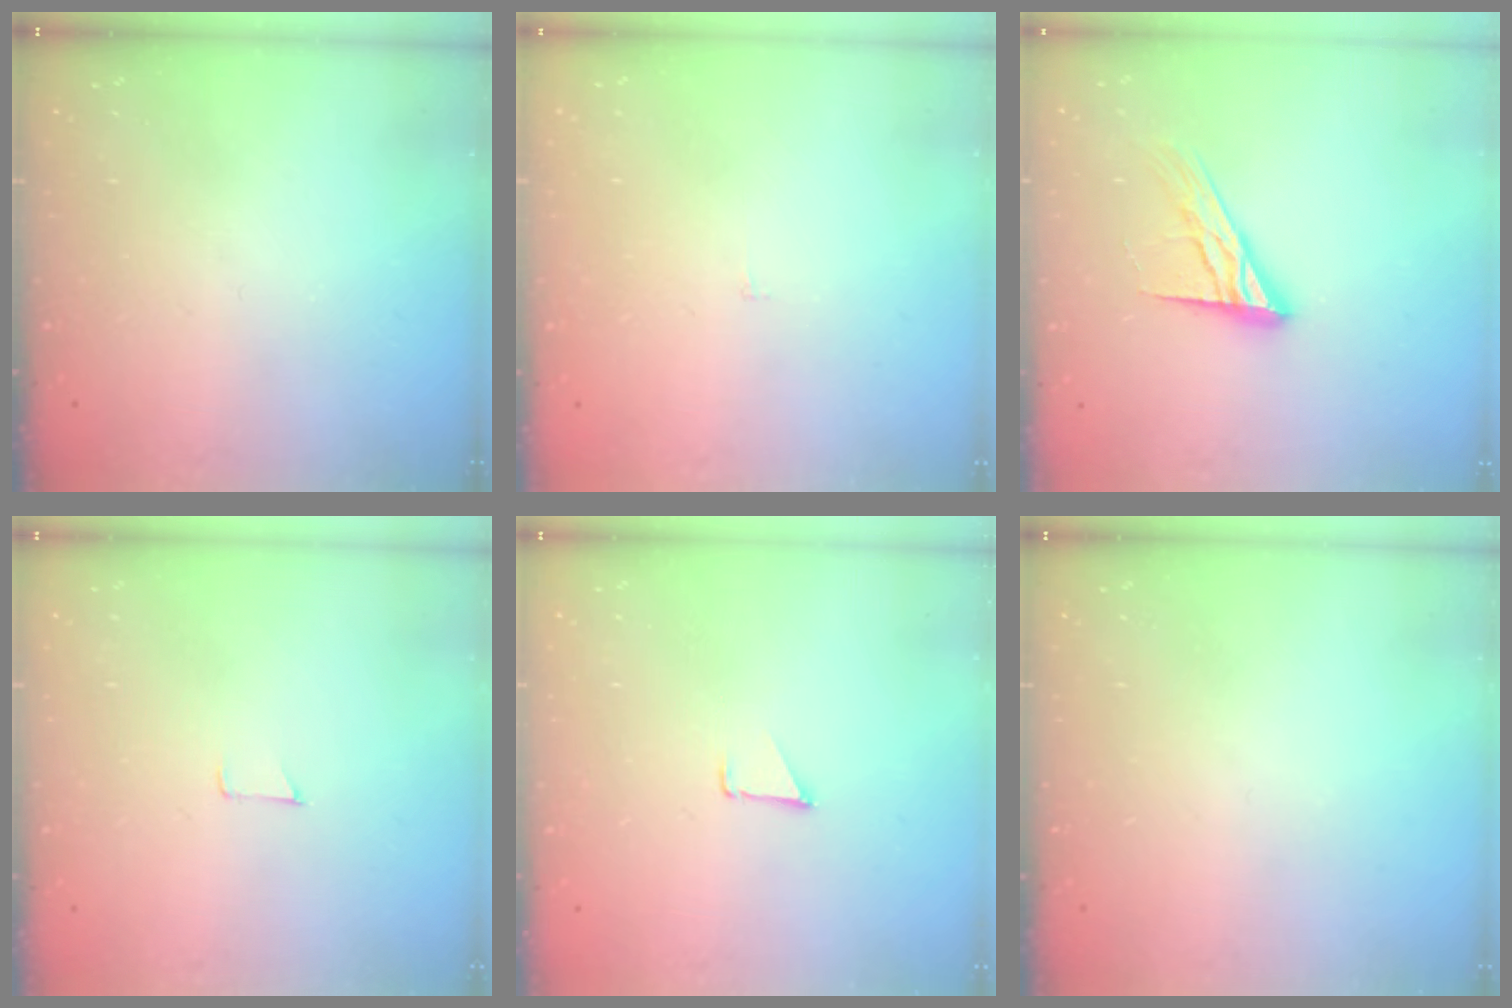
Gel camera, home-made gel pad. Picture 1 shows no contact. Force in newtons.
{"total": 1.8, "press": 1.8, "slide": 0.1}
{"total": 13.1, "press": 13.1, "slide": 1.0}
{"total": 3.6, "press": 3.6, "slide": 0.3}
{"total": 0.9, "press": 0.8, "slide": 0.1}
{"total": 0.0}